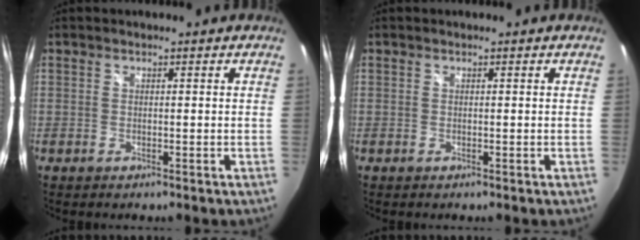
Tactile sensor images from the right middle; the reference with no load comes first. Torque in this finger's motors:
{"motor_torque": [0.01, 0.00, -0.01, -0.01]}